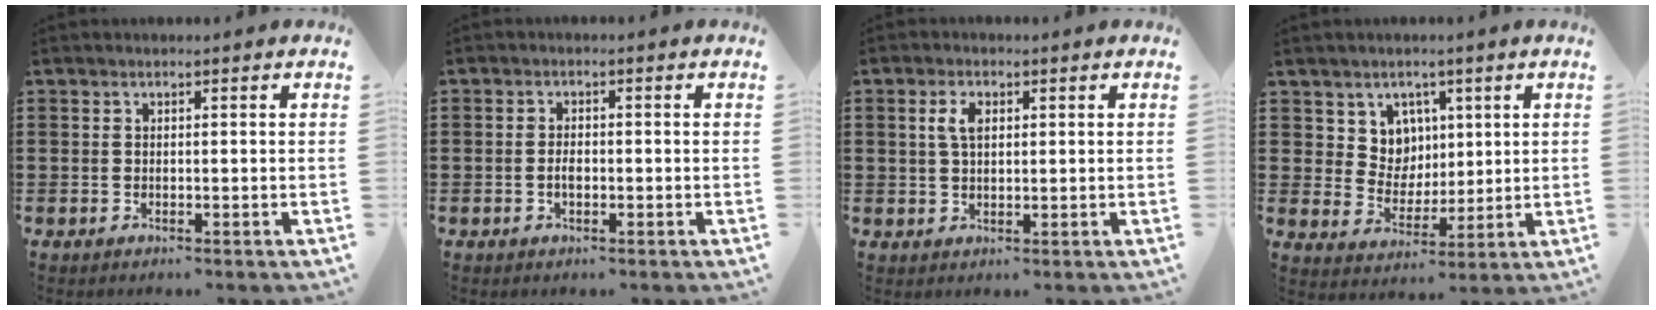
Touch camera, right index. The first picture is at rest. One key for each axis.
{"total": 1.6, "fx": -0.4, "fy": 0.7, "fz": 1.4, "tx": -0.027, "ty": 0.000, "tz": -0.006}
{"total": 3.3, "fx": 0.9, "fy": 1.6, "fz": 2.7, "tx": -0.058, "ty": 0.010, "tz": 0.013}
{"total": 6.2, "fx": 3.0, "fy": 5.3, "fz": 1.3, "tx": -0.048, "ty": 0.000, "tz": 0.056}